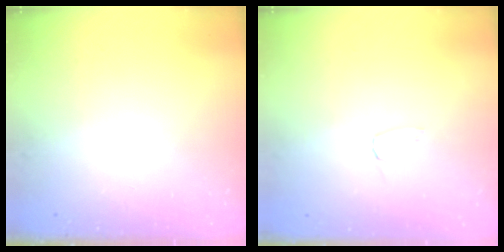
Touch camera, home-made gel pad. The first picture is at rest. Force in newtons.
{"total": 2.6, "press": 2.6, "slide": 0.2}